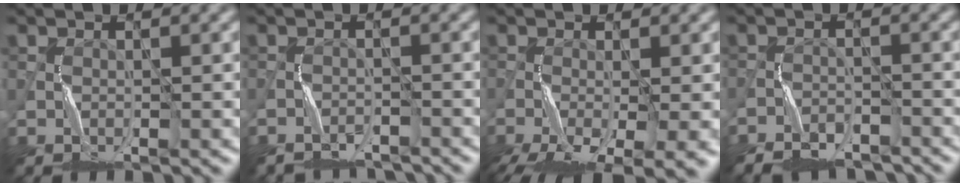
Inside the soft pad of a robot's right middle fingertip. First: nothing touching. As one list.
[{"total": 3.2, "force": [-3.1, 0.8, 0.1], "torque": [0.000, 0.001, -0.050]}, {"total": 10.4, "force": [-5.3, 4.0, 8.0], "torque": [-0.144, -0.033, -0.072]}, {"total": 6.8, "force": [-6.3, 2.2, 1.4], "torque": [-0.014, -0.004, -0.101]}]